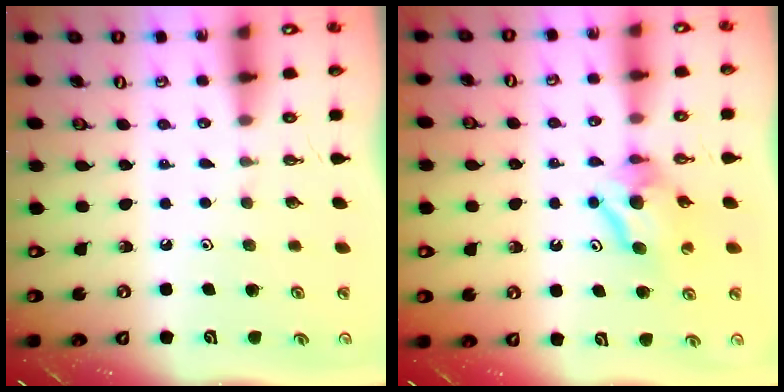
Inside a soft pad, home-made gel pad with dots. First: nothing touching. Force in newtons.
{"total": 8.6, "press": 8.6, "slide": 0.4}